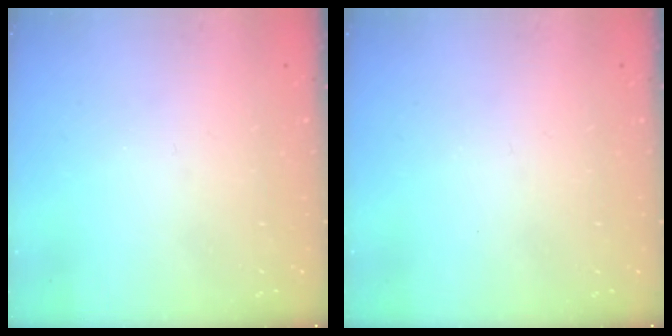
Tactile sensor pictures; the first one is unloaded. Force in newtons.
{"total": 0.0}